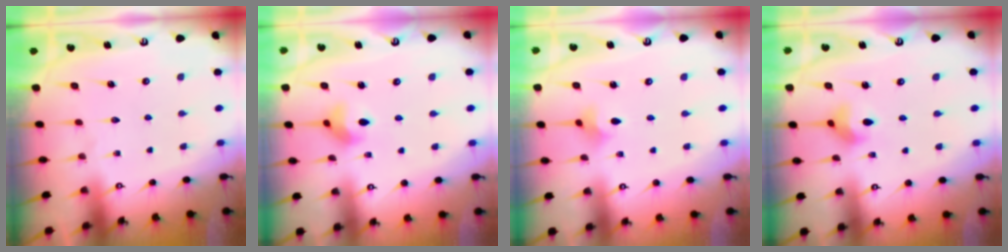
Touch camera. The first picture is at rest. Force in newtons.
{"total": 6.6, "press": 6.5, "slide": 0.9}
{"total": 3.3, "press": 3.2, "slide": 0.8}
{"total": 5.9, "press": 5.8, "slide": 0.7}